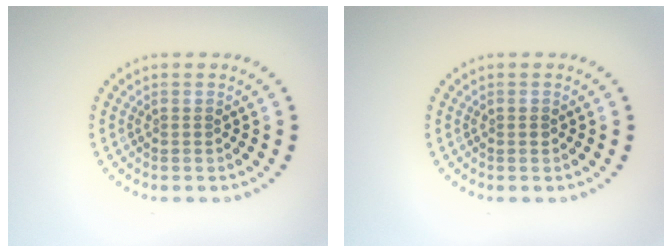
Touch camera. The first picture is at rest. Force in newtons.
{"total": 0.6, "press": 0.6, "slide": 0.2}